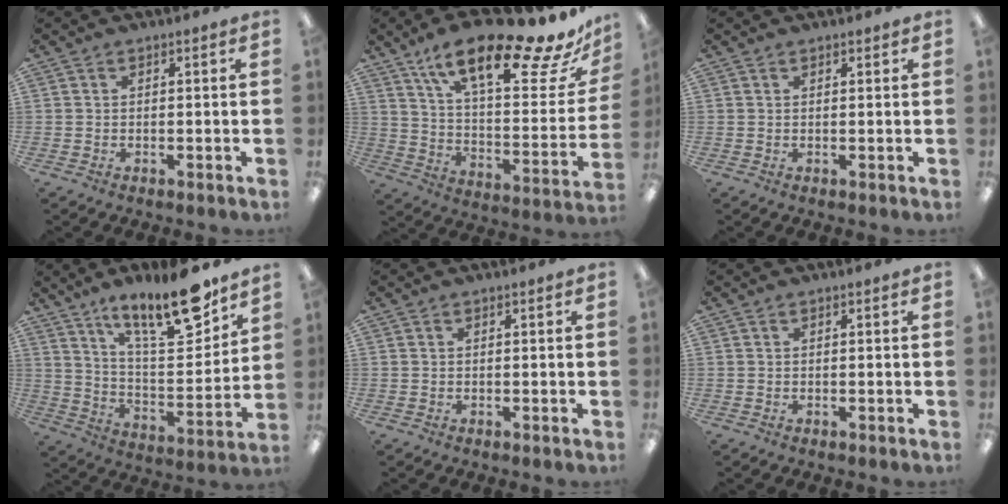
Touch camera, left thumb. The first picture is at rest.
{"total": 22.9, "force": [16.7, 5.6, 14.6], "torque": [-0.219, -0.112, 0.268]}
{"total": 0.6, "force": [0.5, 0.2, 0.2], "torque": [0.003, -0.003, 0.008]}
{"total": 19.2, "force": [14.4, 4.9, 11.8], "torque": [-0.181, -0.089, 0.232]}
{"total": 0.0}
{"total": 0.0}